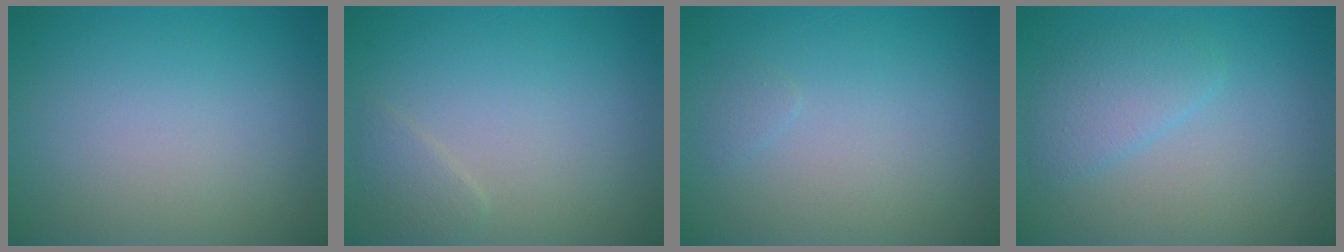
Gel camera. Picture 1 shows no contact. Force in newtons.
{"total": 1.2, "press": 1.2, "slide": 0.0}
{"total": 0.6, "press": 0.5, "slide": 0.1}
{"total": 2.4, "press": 2.4, "slide": 0.1}